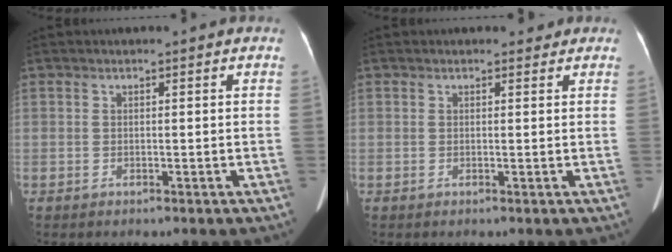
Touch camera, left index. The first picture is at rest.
{"total": 1.1, "force": [0.9, 0.7, 0.2], "torque": [-0.004, 0.000, 0.007]}